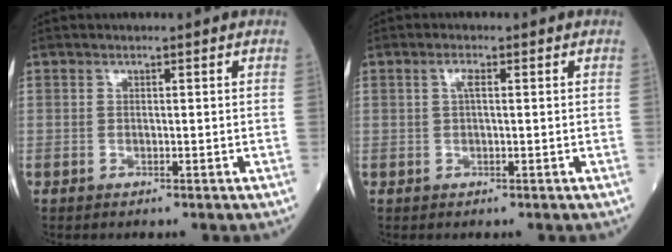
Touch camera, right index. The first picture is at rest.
{"total": 1.5, "force": [0.4, 0.3, 1.4], "torque": [-0.029, 0.004, 0.006]}